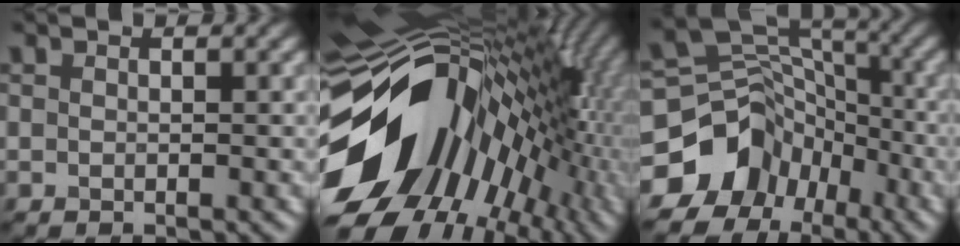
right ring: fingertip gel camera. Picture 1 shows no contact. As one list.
[{"total": 18.8, "force": [-1.0, 12.3, 14.2], "torque": [-0.229, -0.021, -0.008]}, {"total": 10.3, "force": [-5.6, 7.9, 3.2], "torque": [-0.059, 0.016, -0.099]}]